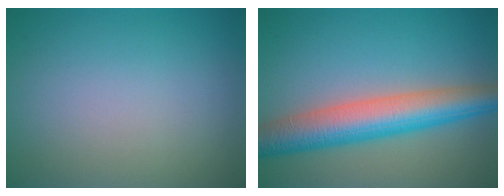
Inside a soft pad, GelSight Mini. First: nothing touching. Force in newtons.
{"total": 7.7, "press": 7.7, "slide": 0.2}